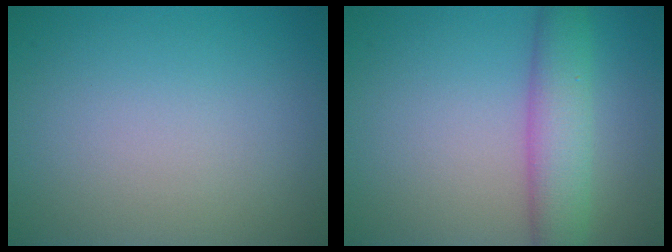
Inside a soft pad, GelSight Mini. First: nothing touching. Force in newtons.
{"total": 4.8, "press": 4.8, "slide": 0.2}